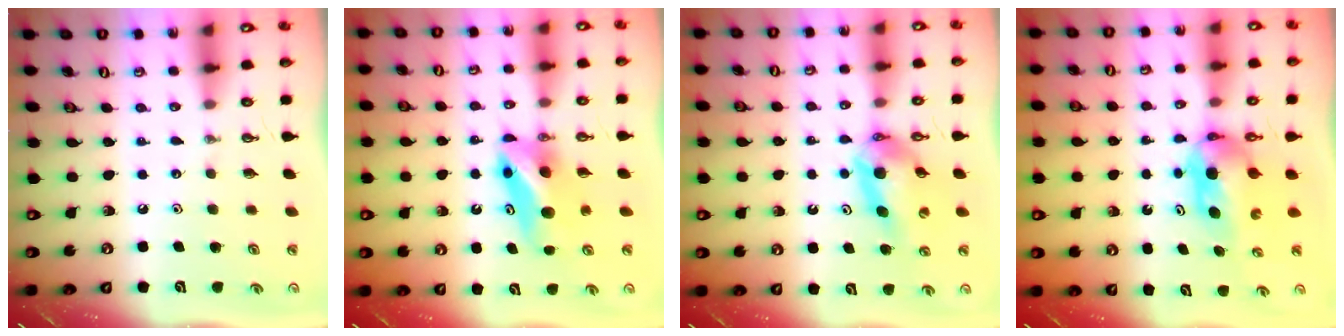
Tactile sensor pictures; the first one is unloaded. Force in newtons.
{"total": 8.3, "press": 7.5, "slide": 3.7}
{"total": 9.6, "press": 9.6, "slide": 1.0}
{"total": 5.6, "press": 5.4, "slide": 1.7}